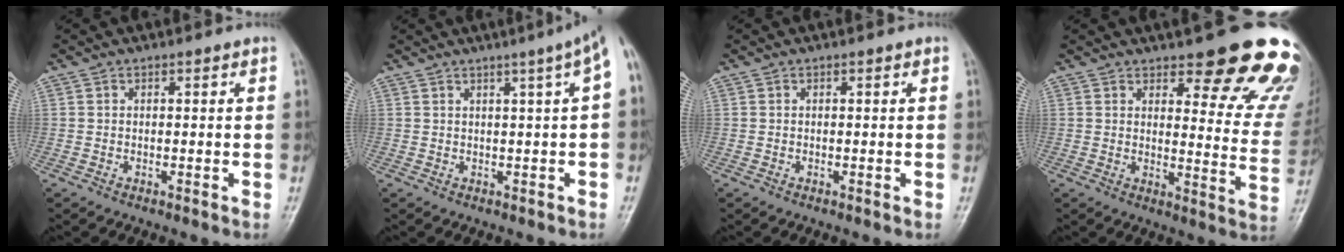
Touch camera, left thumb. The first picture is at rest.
{"total": 5.0, "force": [1.6, 0.2, 4.7], "torque": [-0.057, 0.014, 0.016]}
{"total": 0.0}
{"total": 18.9, "force": [14.2, 6.0, 11.0], "torque": [-0.078, -0.090, 0.163]}